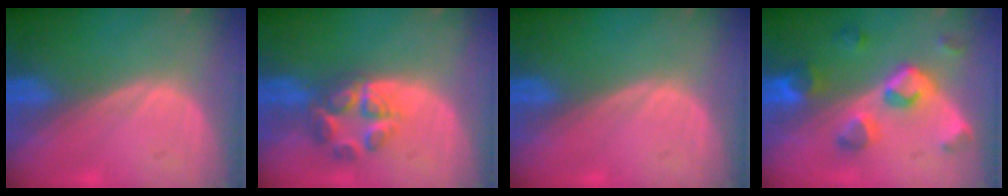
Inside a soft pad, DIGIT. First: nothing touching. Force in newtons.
{"total": 6.4, "press": 5.6, "slide": 3.1}
{"total": 0.0}
{"total": 7.6, "press": 7.2, "slide": 2.5}